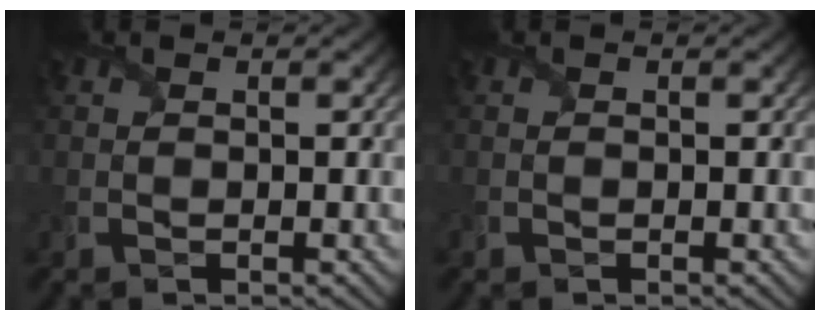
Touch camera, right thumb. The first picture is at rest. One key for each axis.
{"total": 0.0}